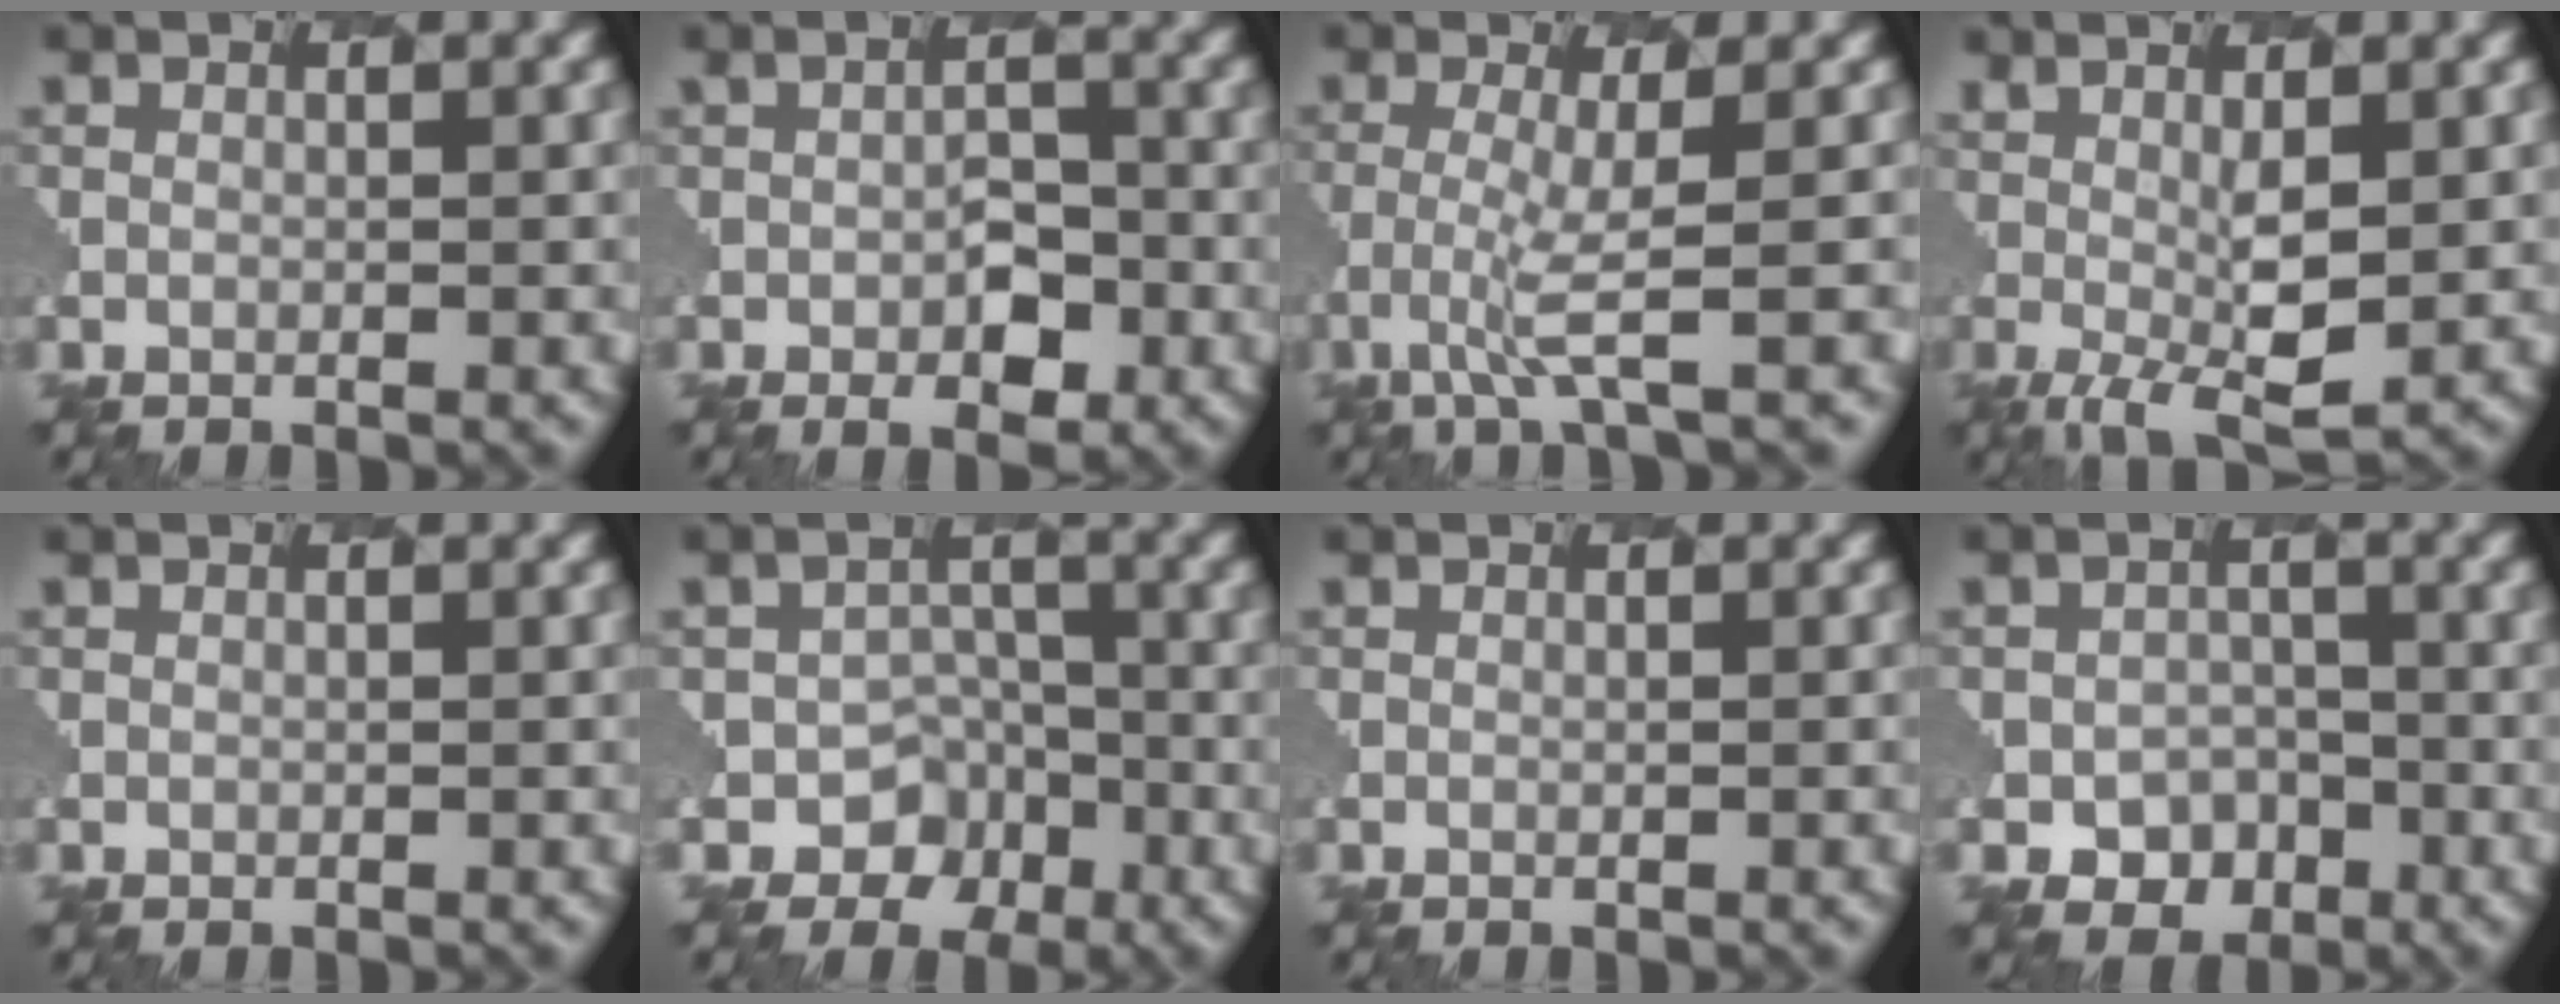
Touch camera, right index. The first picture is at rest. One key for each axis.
{"total": 2.5, "fx": -1.3, "fy": 1.4, "fz": 1.7, "tx": -0.037, "ty": -0.001, "tz": -0.018}
{"total": 2.5, "fx": -0.9, "fy": -0.2, "fz": 2.3, "tx": -0.066, "ty": -0.004, "tz": -0.025}
{"total": 3.9, "fx": 0.2, "fy": 0.9, "fz": 3.8, "tx": -0.081, "ty": -0.007, "tz": 0.008}
{"total": 0.0}
{"total": 4.3, "fx": -2.8, "fy": 3.3, "fz": 0.4, "tx": 0.010, "ty": 0.005, "tz": -0.038}
{"total": 0.0}
{"total": 3.0, "fx": -2.0, "fy": 2.2, "fz": 0.3, "tx": -0.010, "ty": -0.005, "tz": -0.027}